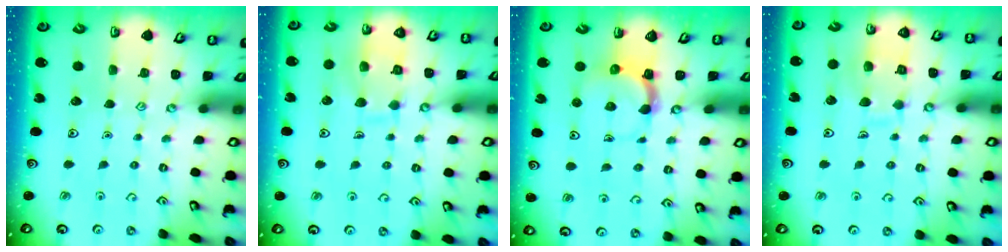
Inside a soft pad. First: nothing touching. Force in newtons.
{"total": 10.7, "press": 10.7, "slide": 1.0}
{"total": 4.5, "press": 4.4, "slide": 0.7}
{"total": 10.6, "press": 10.6, "slide": 0.9}